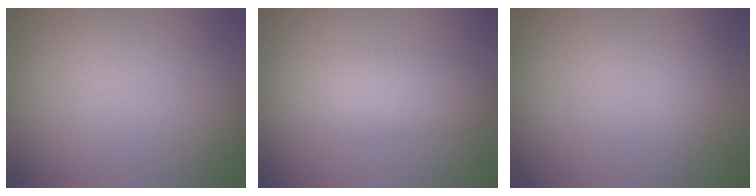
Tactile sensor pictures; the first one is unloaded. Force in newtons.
{"total": 3.4, "press": 3.4, "slide": 0.1}
{"total": 1.1, "press": 1.1, "slide": 0.1}